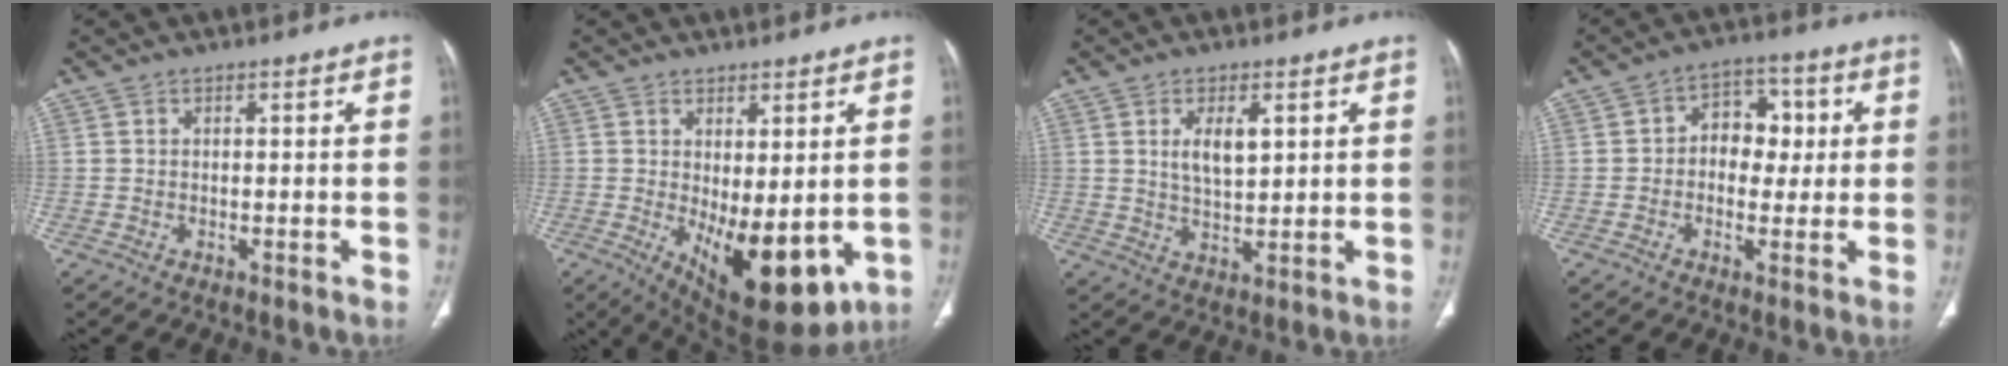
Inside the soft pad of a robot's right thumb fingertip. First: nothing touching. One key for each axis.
{"total": 13.7, "fx": -2.5, "fy": 6.0, "fz": 12.1, "tx": -0.166, "ty": -0.022, "tz": -0.012}
{"total": 6.2, "fx": 2.0, "fy": 2.9, "fz": 5.1, "tx": -0.082, "ty": -0.015, "tz": 0.042}
{"total": 8.7, "fx": 0.6, "fy": 6.4, "fz": 5.9, "tx": -0.039, "ty": 0.021, "tz": 0.003}